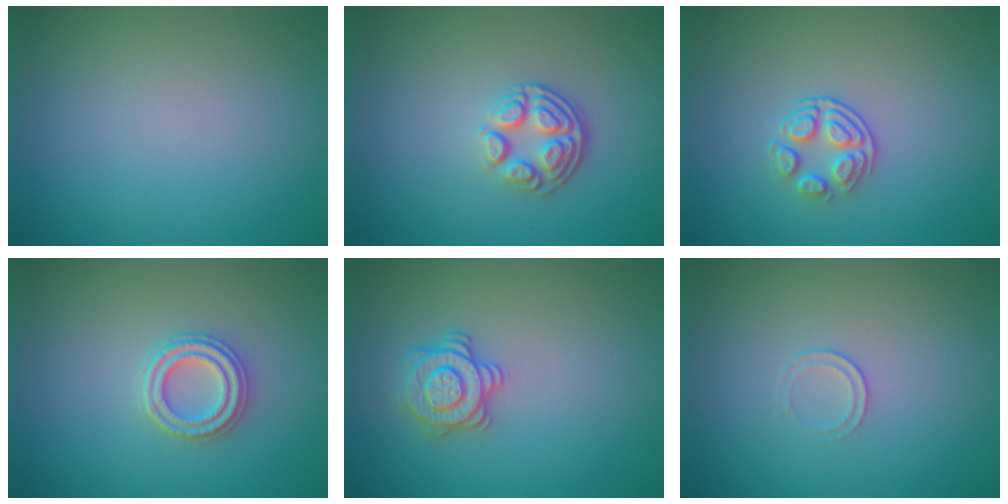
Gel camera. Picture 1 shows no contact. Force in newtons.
{"total": 3.7, "press": 2.5, "slide": 2.7}
{"total": 2.4, "press": 1.8, "slide": 1.6}
{"total": 2.6, "press": 2.6, "slide": 0.4}
{"total": 2.8, "press": 2.8, "slide": 0.4}
{"total": 0.7, "press": 0.3, "slide": 0.6}